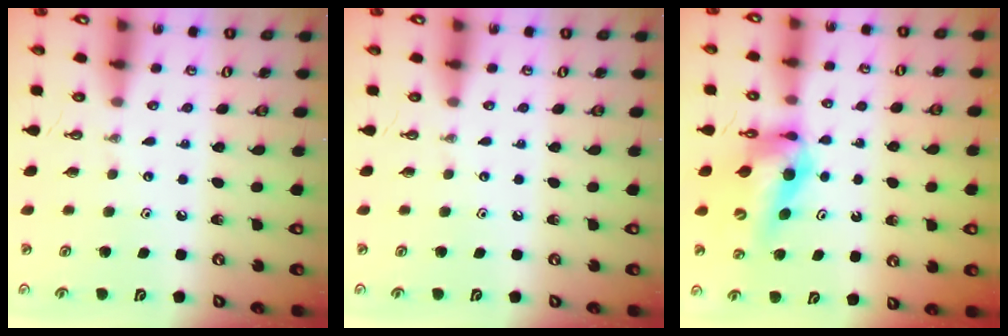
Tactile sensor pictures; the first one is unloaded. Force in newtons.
{"total": 0.0}
{"total": 11.1, "press": 11.0, "slide": 1.0}